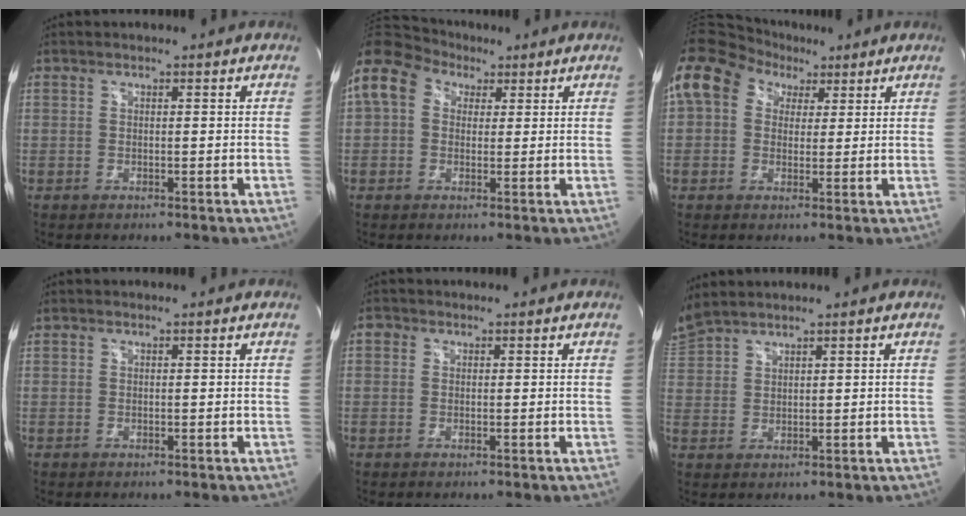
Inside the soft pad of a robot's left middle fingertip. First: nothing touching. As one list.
[{"total": 9.1, "force": [3.7, 6.6, 5.0], "torque": [-0.115, 0.056, 0.066]}, {"total": 10.5, "force": [4.2, 7.9, 5.4], "torque": [-0.116, 0.056, 0.072]}, {"total": 0.0}, {"total": 0.9, "force": [0.3, 0.8, 0.2], "torque": [0.004, 0.002, 0.003]}, {"total": 4.8, "force": [4.7, 0.0, 1.2], "torque": [-0.045, 0.021, 0.105]}]